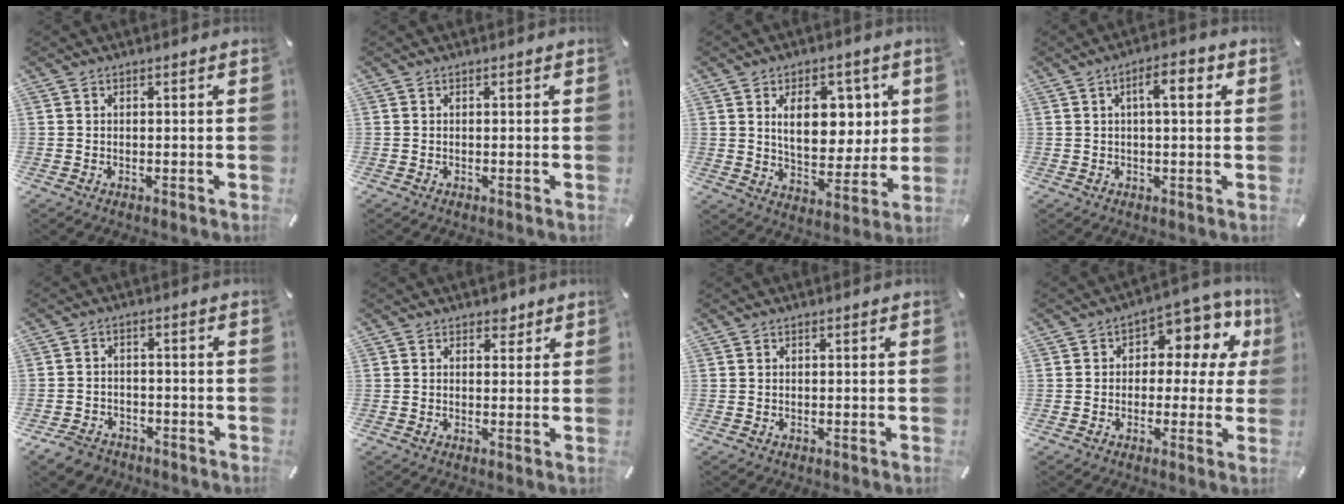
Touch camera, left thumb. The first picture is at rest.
{"total": 0.0}
{"total": 12.5, "force": [4.3, 8.2, 8.4], "torque": [-0.122, -0.005, 0.075]}
{"total": 6.3, "force": [1.8, 1.9, 5.8], "torque": [-0.092, -0.001, 0.023]}
{"total": 4.8, "force": [-3.7, 2.9, 1.0], "torque": [-0.032, 0.018, -0.075]}
{"total": 2.6, "force": [1.8, 1.8, 0.8], "torque": [0.014, -0.008, 0.024]}
{"total": 0.0}
{"total": 9.7, "force": [3.0, 6.6, 6.3], "torque": [-0.075, -0.021, 0.050]}